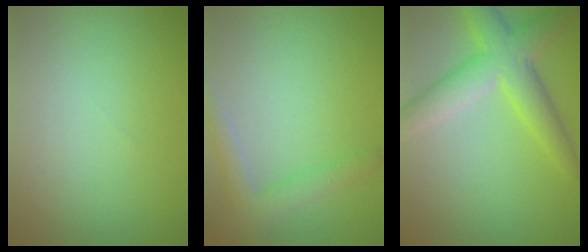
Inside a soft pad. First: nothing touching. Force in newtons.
{"total": 2.9, "press": 2.9, "slide": 0.2}
{"total": 5.6, "press": 5.6, "slide": 0.3}